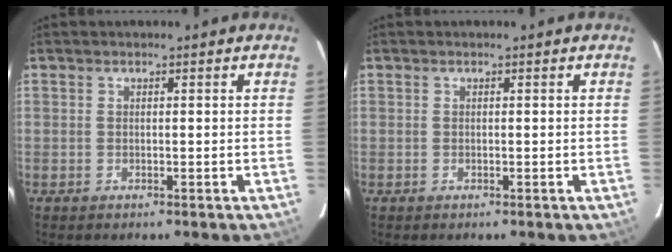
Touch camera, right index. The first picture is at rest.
{"total": 0.0}